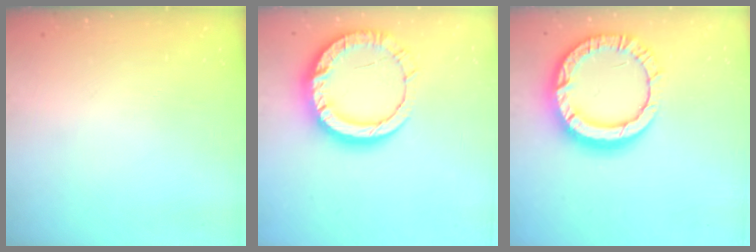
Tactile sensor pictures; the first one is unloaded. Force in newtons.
{"total": 15.6, "press": 15.5, "slide": 1.4}
{"total": 19.2, "press": 19.1, "slide": 1.9}